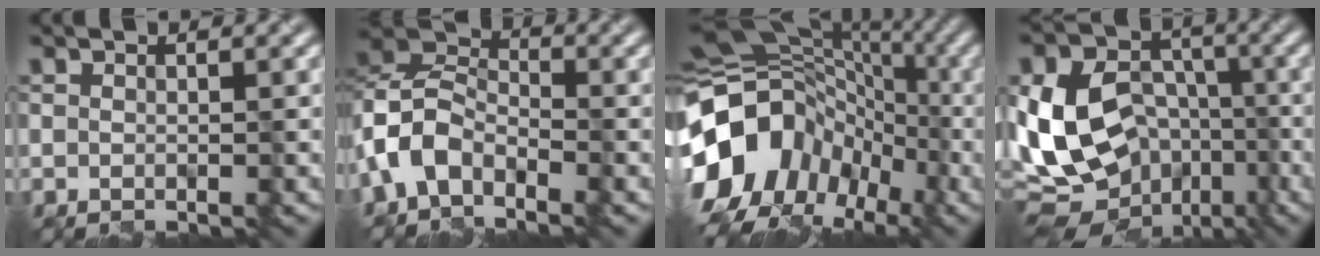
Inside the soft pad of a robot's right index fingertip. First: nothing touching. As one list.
[{"total": 5.5, "force": [-3.2, 3.3, 3.0], "torque": [-0.066, 0.012, -0.081]}, {"total": 12.1, "force": [-3.5, 9.8, 6.2], "torque": [-0.117, -0.007, -0.079]}, {"total": 14.2, "force": [-3.0, 10.4, 9.2], "torque": [-0.185, -0.003, -0.041]}]